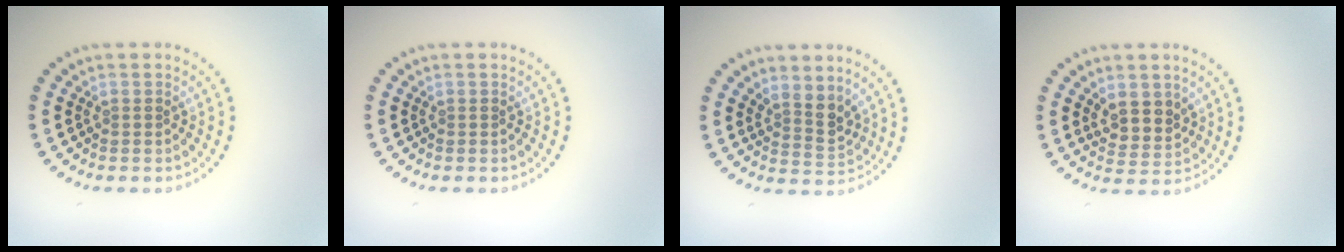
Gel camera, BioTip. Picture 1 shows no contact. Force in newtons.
{"total": 0.0}
{"total": 2.6, "press": 2.0, "slide": 1.6}
{"total": 2.9, "press": 2.5, "slide": 1.4}